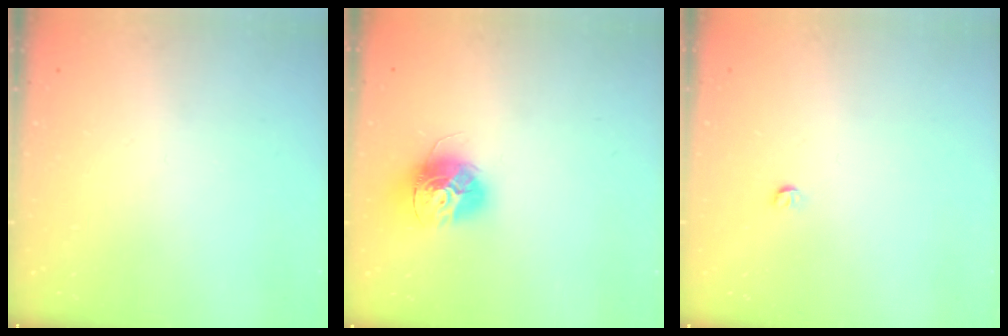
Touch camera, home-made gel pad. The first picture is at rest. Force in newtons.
{"total": 13.7, "press": 13.7, "slide": 1.0}
{"total": 3.2, "press": 3.2, "slide": 0.4}